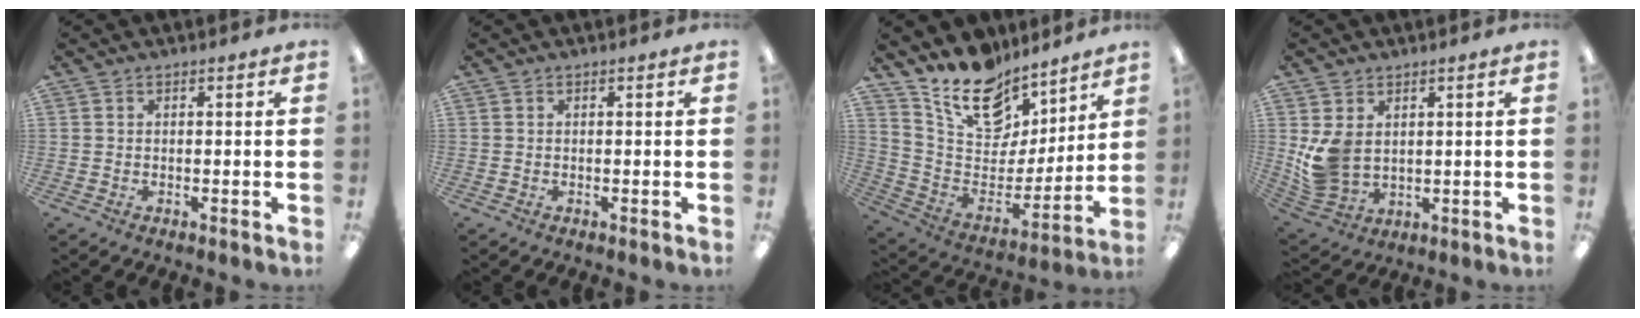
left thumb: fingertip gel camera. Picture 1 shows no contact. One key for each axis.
{"total": 0.0}
{"total": 18.4, "fx": 13.5, "fy": 10.3, "fz": 7.1, "tx": -0.138, "ty": -0.090, "tz": 0.248}
{"total": 8.6, "fx": 1.8, "fy": 6.6, "fz": 5.3, "tx": -0.117, "ty": 0.003, "tz": 0.039}